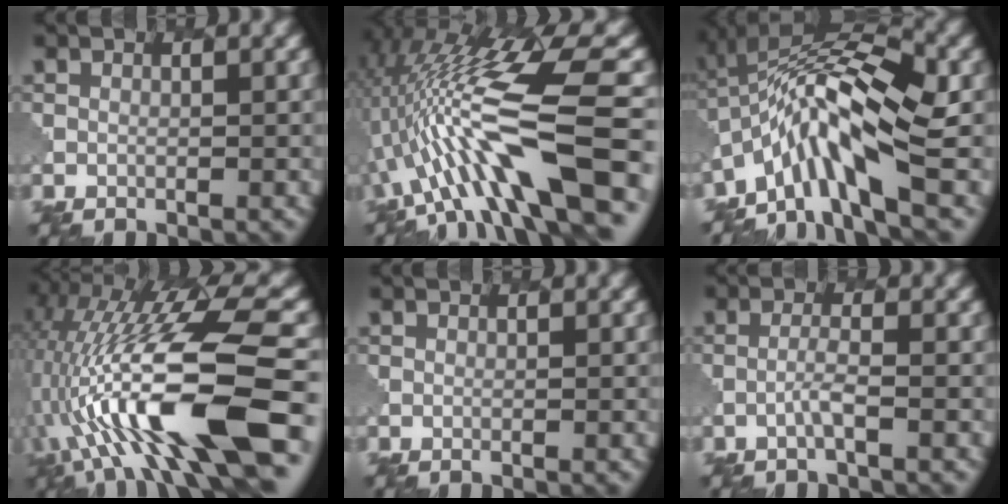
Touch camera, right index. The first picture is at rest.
{"total": 13.3, "force": [-2.4, 3.5, 12.6], "torque": [-0.225, 0.017, -0.029]}
{"total": 8.8, "force": [-2.5, 2.4, 8.0], "torque": [-0.138, 0.020, -0.053]}
{"total": 15.8, "force": [-4.0, 4.6, 14.6], "torque": [-0.259, 0.038, -0.063]}
{"total": 0.0}
{"total": 1.2, "force": [-0.3, 0.1, 1.2], "torque": [-0.024, 0.007, -0.012]}